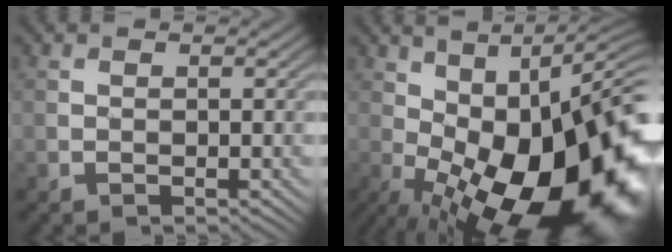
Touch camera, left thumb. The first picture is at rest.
{"total": 21.2, "force": [-3.6, 9.5, 18.7], "torque": [-0.272, -0.013, -0.058]}